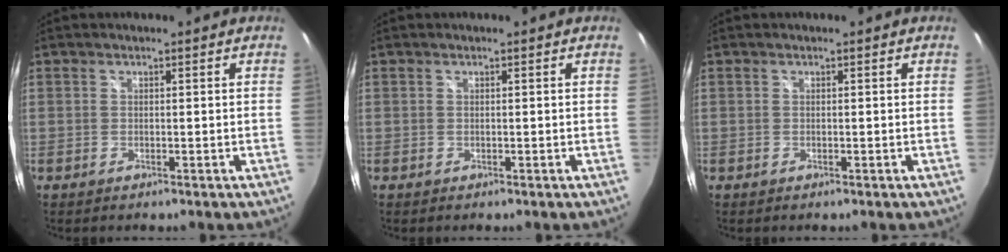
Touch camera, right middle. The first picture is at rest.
{"total": 0.0}
{"total": 0.0}